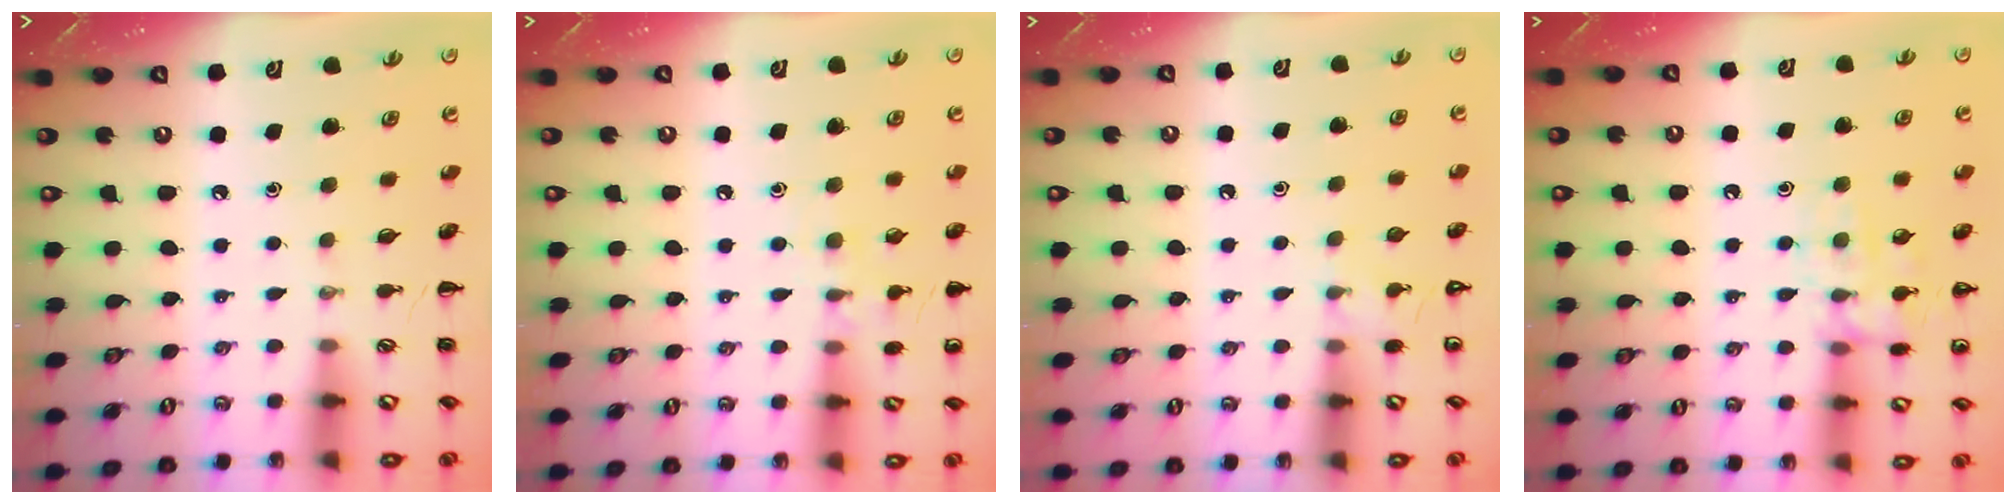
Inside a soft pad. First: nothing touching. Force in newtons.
{"total": 7.3, "press": 6.9, "slide": 2.3}
{"total": 3.5, "press": 3.3, "slide": 1.3}
{"total": 10.2, "press": 10.2, "slide": 0.9}